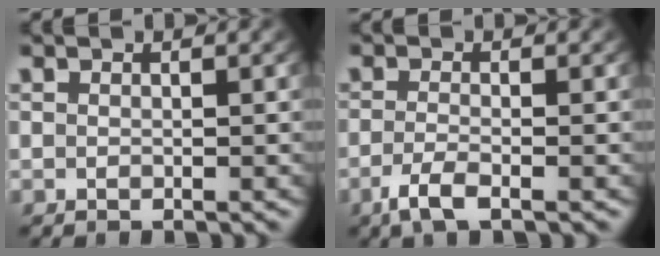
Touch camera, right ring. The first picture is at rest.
{"total": 2.7, "force": [-1.9, 0.6, 1.9], "torque": [-0.052, -0.015, -0.029]}